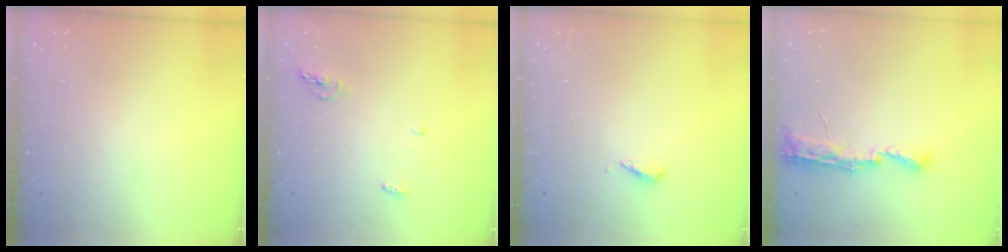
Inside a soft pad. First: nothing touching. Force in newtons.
{"total": 5.2, "press": 5.0, "slide": 1.2}
{"total": 3.6, "press": 3.6, "slide": 0.5}
{"total": 8.0, "press": 8.0, "slide": 0.8}